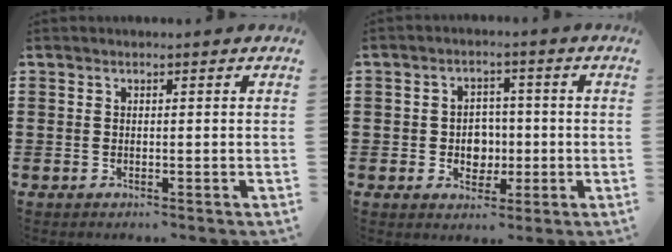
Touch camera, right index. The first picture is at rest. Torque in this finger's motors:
{"motor_torque": [0.07, 0.10, 0.11, 0.01]}